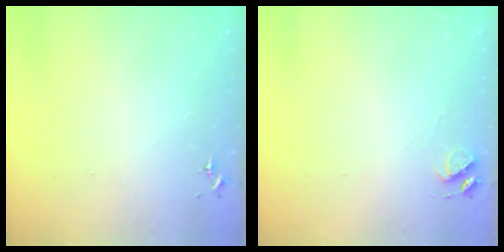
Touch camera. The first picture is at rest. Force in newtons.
{"total": 4.4, "press": 4.3, "slide": 0.6}